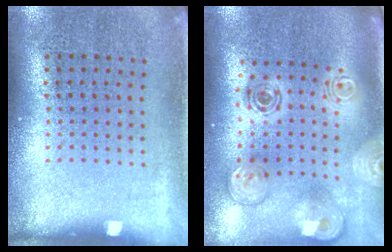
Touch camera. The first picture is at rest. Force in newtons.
{"total": 2.1, "press": 1.7, "slide": 1.2}